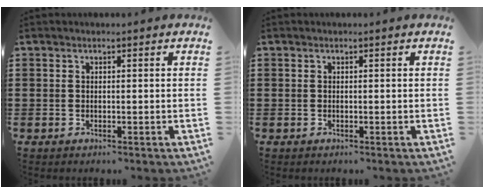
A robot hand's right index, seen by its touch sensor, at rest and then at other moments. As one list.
[{"total": 0.0}]